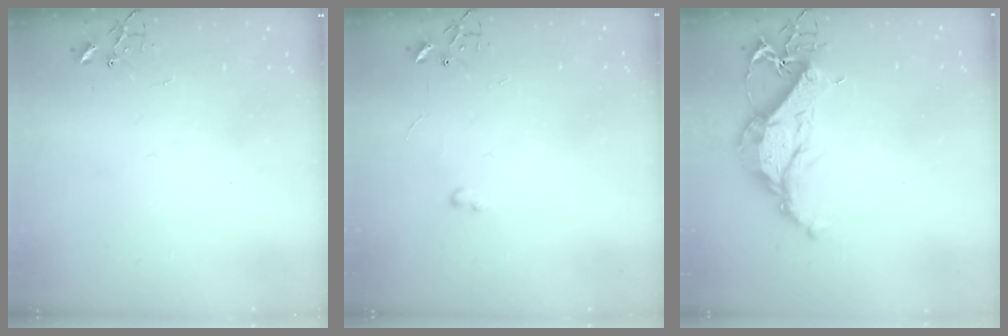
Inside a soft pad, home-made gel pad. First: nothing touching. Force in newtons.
{"total": 2.6, "press": 2.6, "slide": 0.4}
{"total": 13.8, "press": 13.8, "slide": 1.1}